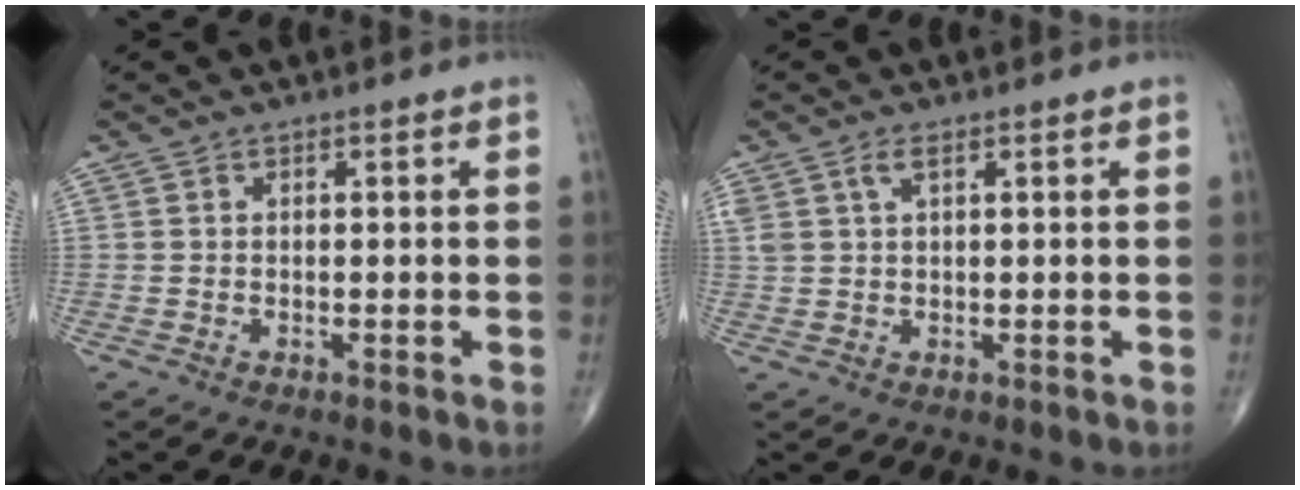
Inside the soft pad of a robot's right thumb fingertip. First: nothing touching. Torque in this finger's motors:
{"motor_torque": [0.39, 0.52, 0.57, 0.26, 0.00]}